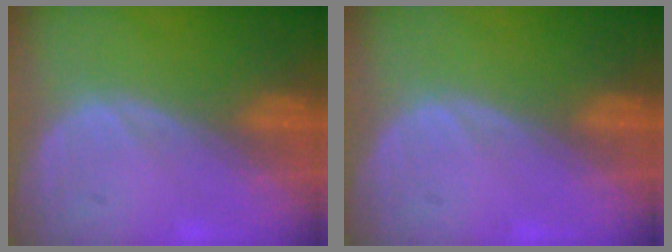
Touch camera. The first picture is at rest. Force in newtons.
{"total": 0.0}